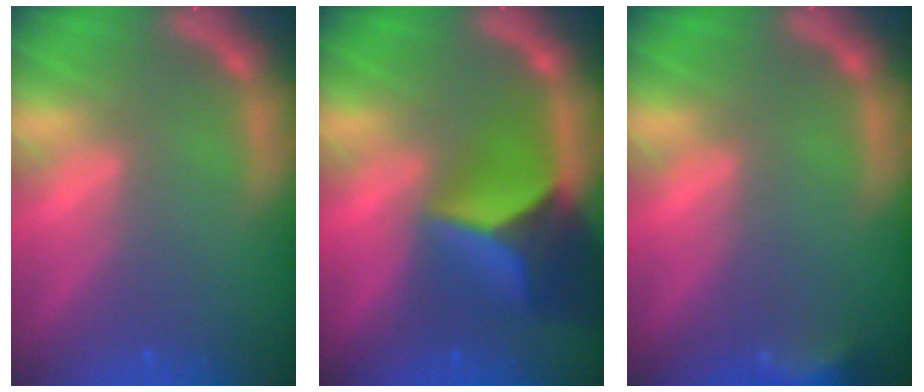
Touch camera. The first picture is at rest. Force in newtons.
{"total": 8.9}
{"total": 3.4}